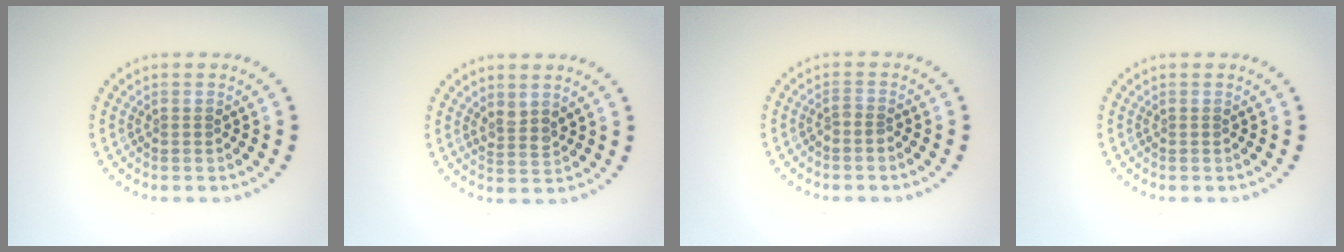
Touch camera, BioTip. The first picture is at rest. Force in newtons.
{"total": 1.5, "press": 1.2, "slide": 0.9}
{"total": 0.7, "press": 0.4, "slide": 0.6}
{"total": 0.0}